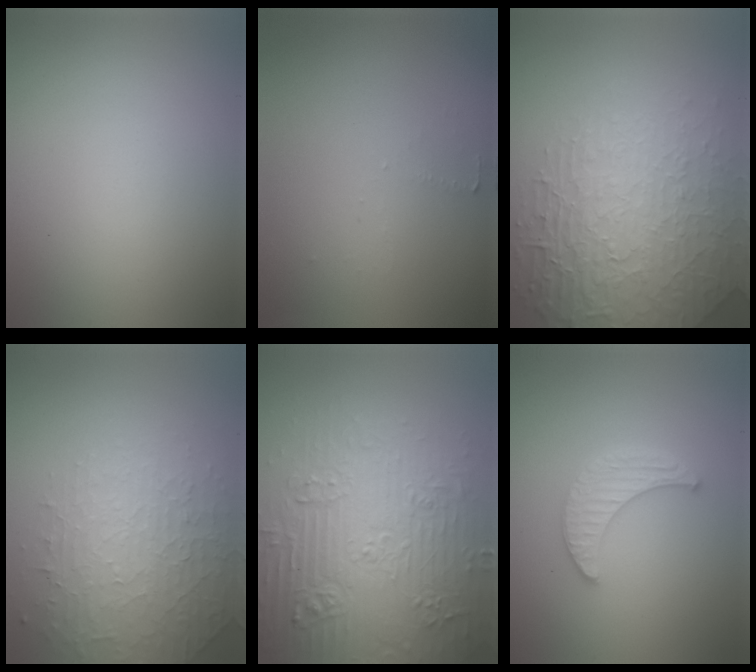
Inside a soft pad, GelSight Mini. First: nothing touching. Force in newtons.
{"total": 0.9, "press": 0.8, "slide": 0.3}
{"total": 7.0, "press": 5.6, "slide": 4.2}
{"total": 4.3, "press": 3.5, "slide": 2.6}
{"total": 8.1, "press": 7.8, "slide": 1.9}
{"total": 2.9, "press": 2.9, "slide": 0.7}